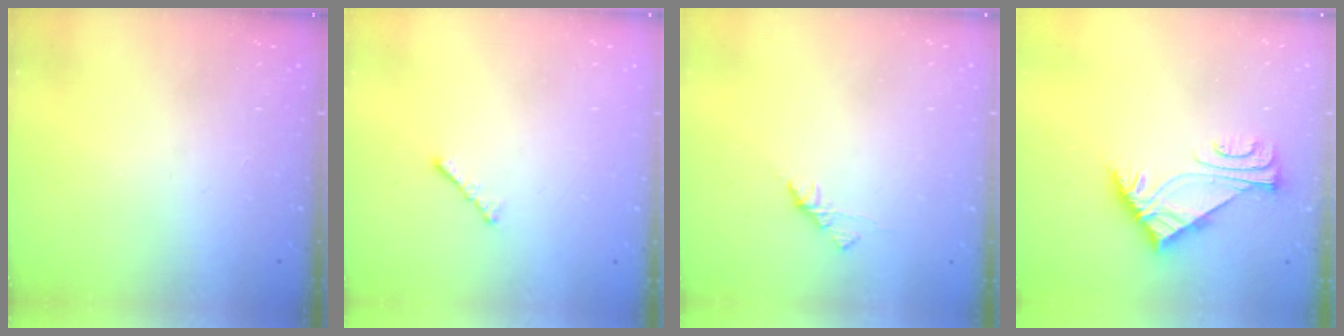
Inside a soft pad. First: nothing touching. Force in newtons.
{"total": 1.7, "press": 1.6, "slide": 0.5}
{"total": 1.9, "press": 1.7, "slide": 0.6}
{"total": 5.7, "press": 5.6, "slide": 0.9}